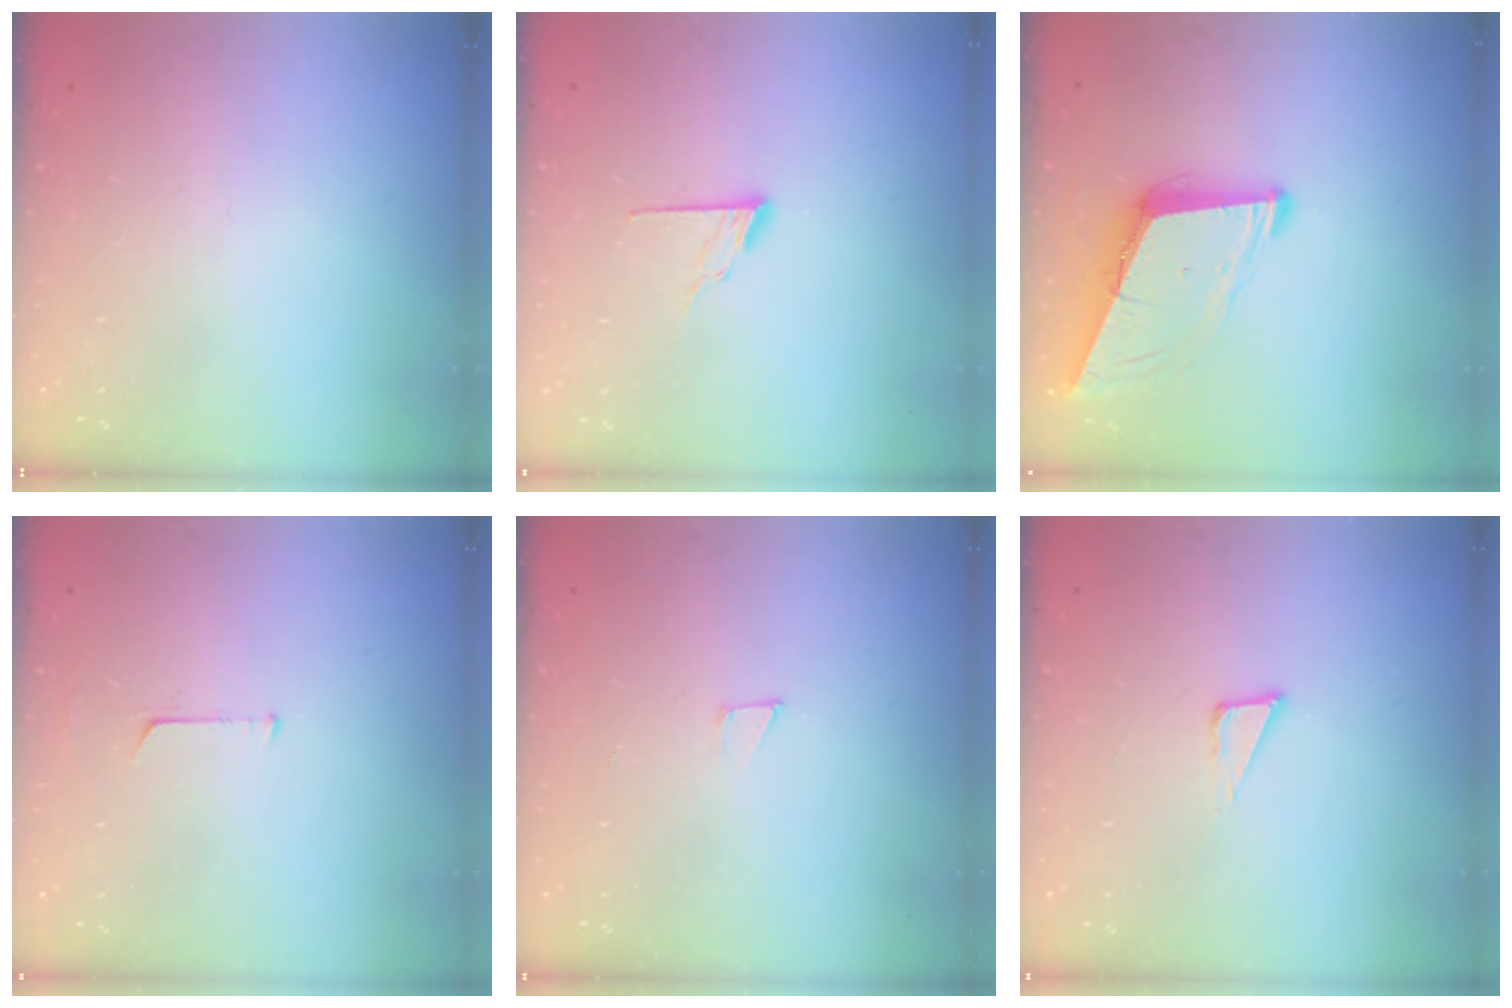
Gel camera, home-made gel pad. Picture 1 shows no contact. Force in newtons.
{"total": 7.4, "press": 7.4, "slide": 0.6}
{"total": 8.9, "press": 8.0, "slide": 3.7}
{"total": 4.6, "press": 4.6, "slide": 0.3}
{"total": 3.2, "press": 3.2, "slide": 0.2}
{"total": 3.8, "press": 3.7, "slide": 0.9}